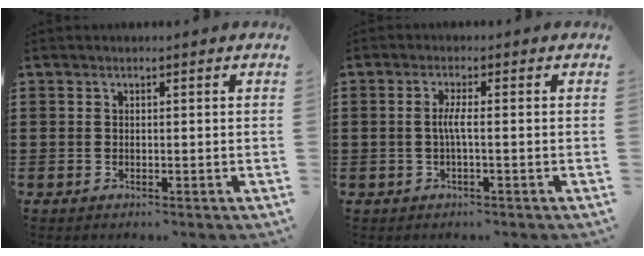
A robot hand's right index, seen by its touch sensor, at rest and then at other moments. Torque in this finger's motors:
{"motor_torque": [0.33, -0.43, 0.23, 0.10]}